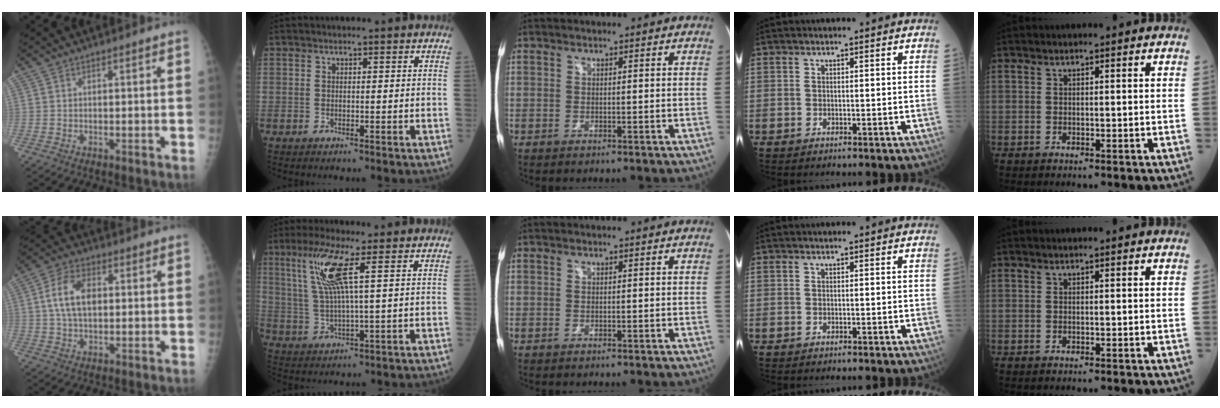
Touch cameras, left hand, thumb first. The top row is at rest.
{"thumb": {"total": 8.4, "force": [1.2, 5.1, 6.6], "torque": [-0.118, 0.011, 0.019]}, "index": {"total": 8.1, "force": [3.2, -0.1, 7.5], "torque": [-0.167, 0.002, 0.065]}}